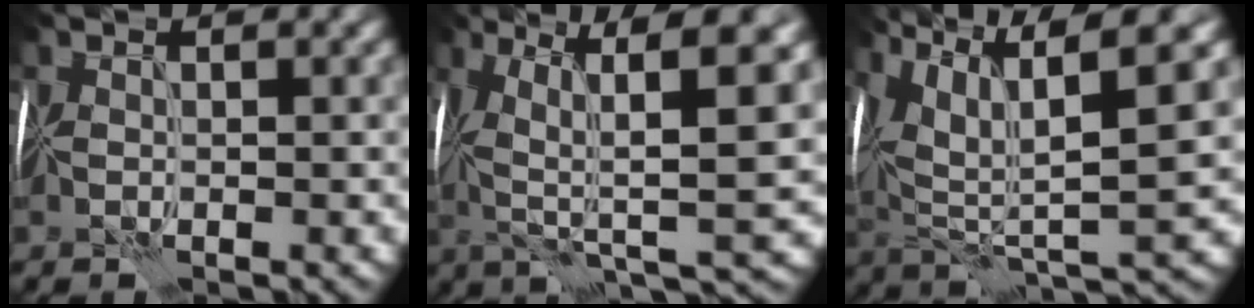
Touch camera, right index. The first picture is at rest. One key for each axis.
{"total": 10.6, "fx": 1.7, "fy": 2.9, "fz": 10.0, "tx": -0.185, "ty": 0.006, "tz": 0.030}
{"total": 12.3, "fx": 5.7, "fy": 3.5, "fz": 10.4, "tx": -0.203, "ty": 0.015, "tz": 0.111}